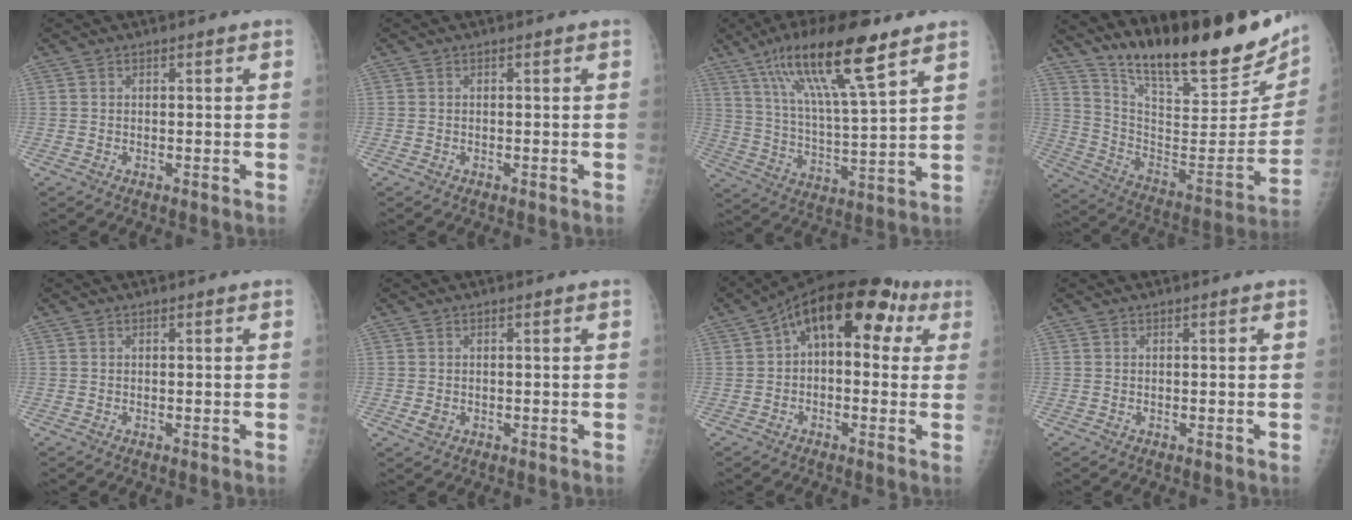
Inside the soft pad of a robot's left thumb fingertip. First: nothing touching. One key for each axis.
{"total": 0.0}
{"total": 18.2, "fx": 10.8, "fy": 3.4, "fz": 14.3, "tx": -0.246, "ty": -0.039, "tz": 0.197}
{"total": 27.8, "fx": 21.3, "fy": 6.9, "fz": 16.6, "tx": -0.229, "ty": -0.108, "tz": 0.331}
{"total": 0.0}
{"total": 1.5, "fx": -0.3, "fy": 1.2, "fz": 0.9, "tx": -0.011, "ty": -0.001, "tz": -0.003}
{"total": 14.6, "fx": 4.3, "fy": 8.3, "fz": 11.1, "tx": -0.114, "ty": 0.041, "tz": 0.050}
{"total": 0.0}